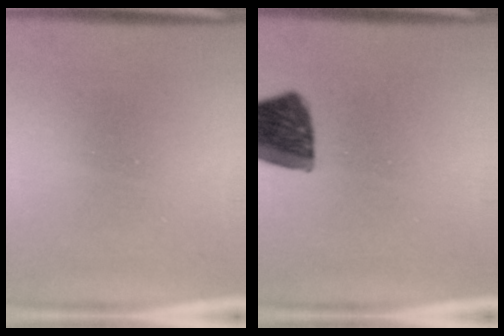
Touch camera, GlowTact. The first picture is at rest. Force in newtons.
{"total": 11.0}